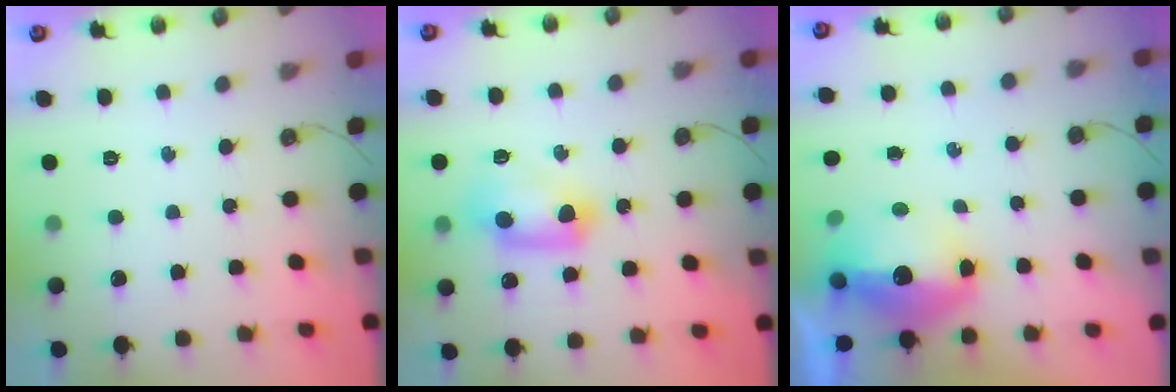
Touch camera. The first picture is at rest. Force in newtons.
{"total": 10.3, "press": 10.2, "slide": 1.1}
{"total": 12.5, "press": 12.5, "slide": 1.4}